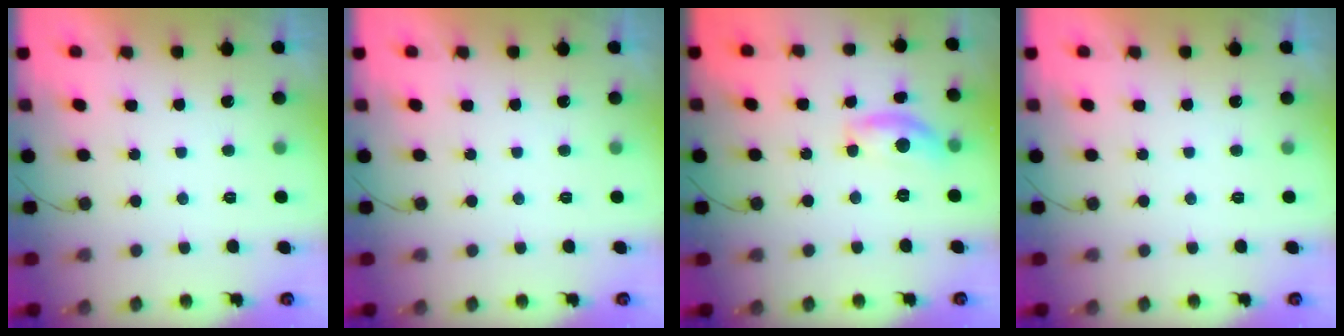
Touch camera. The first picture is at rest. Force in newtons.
{"total": 0.0}
{"total": 10.1, "press": 10.1, "slide": 0.6}
{"total": 0.0}